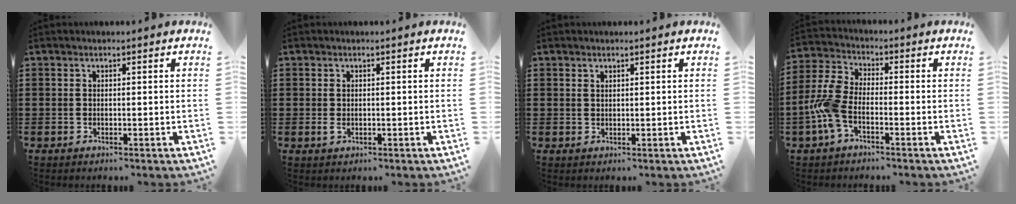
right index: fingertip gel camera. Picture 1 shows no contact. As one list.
[{"total": 0.9, "force": [0.0, 0.5, 0.8], "torque": [-0.025, -0.004, -0.002]}, {"total": 0.8, "force": [0.7, 0.4, 0.3], "torque": [-0.007, 0.002, 0.013]}, {"total": 6.6, "force": [-2.4, 3.2, 5.3], "torque": [-0.140, -0.006, -0.052]}]